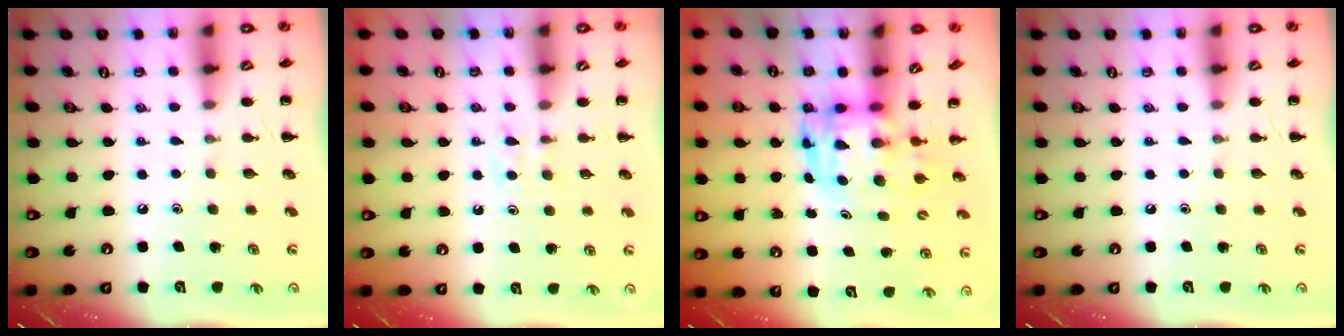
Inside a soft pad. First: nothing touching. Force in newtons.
{"total": 3.5, "press": 3.3, "slide": 1.2}
{"total": 3.5, "press": 3.4, "slide": 0.7}
{"total": 0.0}